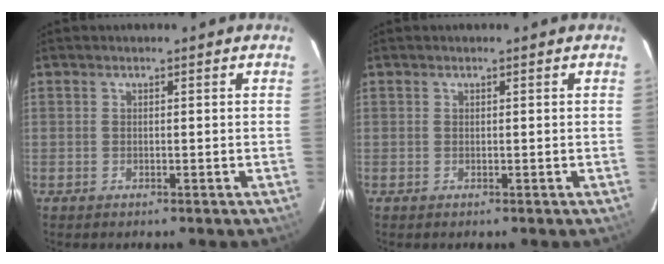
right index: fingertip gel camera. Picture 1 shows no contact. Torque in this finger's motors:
{"motor_torque": [0.16, 0.11, 0.06, -0.01]}